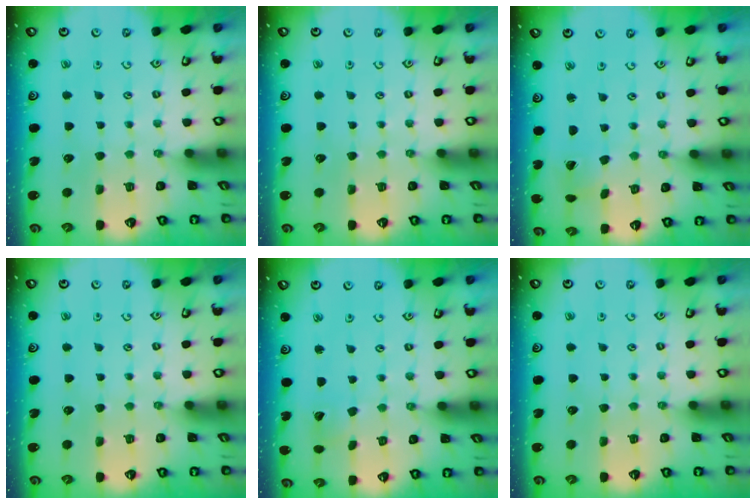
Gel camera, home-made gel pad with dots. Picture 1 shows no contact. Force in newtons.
{"total": 0.0}
{"total": 1.2, "press": 1.2, "slide": 0.1}
{"total": 0.0}
{"total": 2.4, "press": 2.4, "slide": 0.2}
{"total": 0.0}